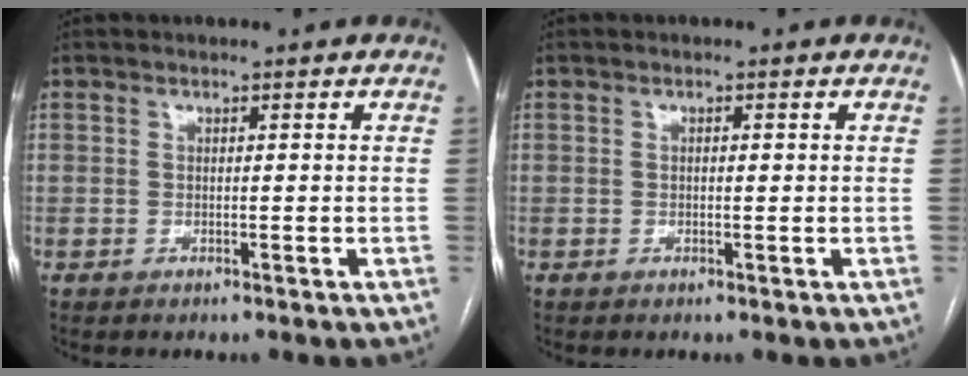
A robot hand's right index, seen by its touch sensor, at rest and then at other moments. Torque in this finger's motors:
{"motor_torque": [-0.73, 1.05, -0.08, -0.01]}